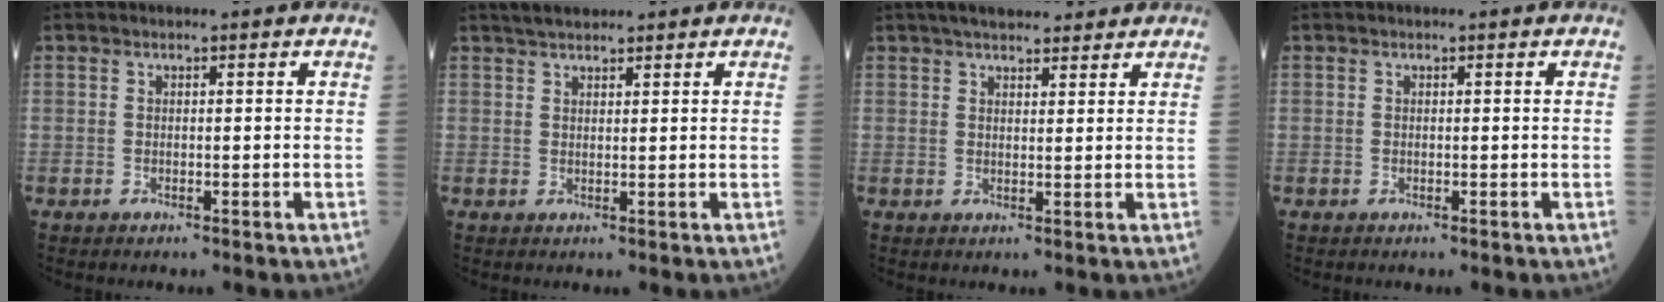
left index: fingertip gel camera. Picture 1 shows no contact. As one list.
[{"total": 3.1, "force": [2.8, 0.8, 1.0], "torque": [-0.019, 0.016, 0.049]}, {"total": 8.3, "force": [7.1, 2.3, 3.8], "torque": [-0.051, 0.026, 0.104]}, {"total": 0.0}]